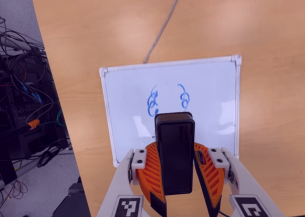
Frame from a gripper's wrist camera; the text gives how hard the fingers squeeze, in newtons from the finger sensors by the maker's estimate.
{"total": 8.5, "left": 9.2, "right": 7.7}